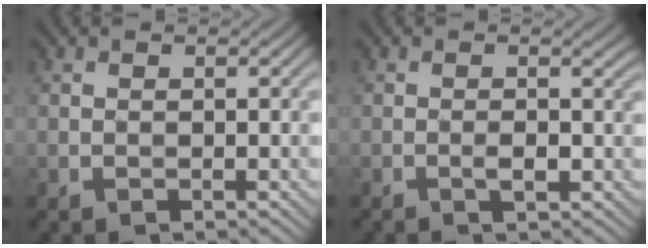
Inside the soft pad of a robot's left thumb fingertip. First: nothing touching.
{"total": 1.9, "force": [-0.5, 0.0, 1.9], "torque": [-0.034, 0.003, -0.010]}